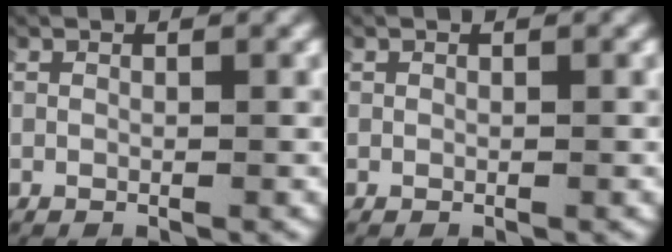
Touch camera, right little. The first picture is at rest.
{"total": 0.0}